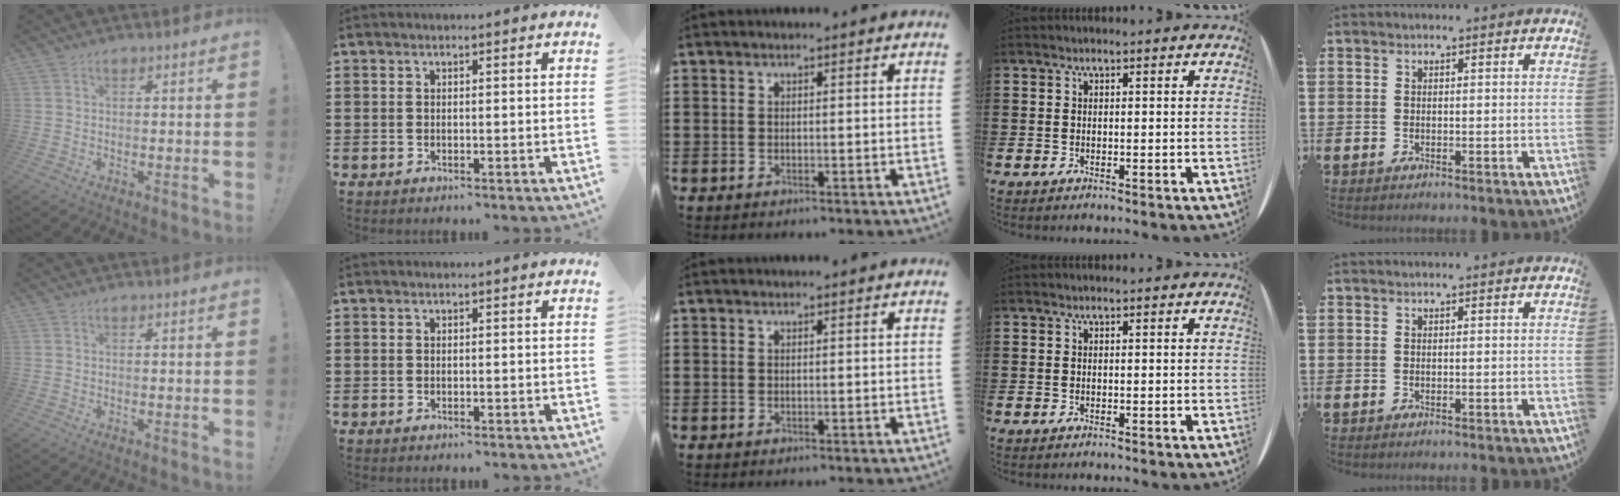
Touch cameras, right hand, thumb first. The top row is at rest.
{}